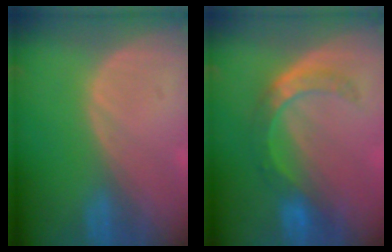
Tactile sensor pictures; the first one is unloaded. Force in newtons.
{"total": 5.6, "press": 5.5, "slide": 0.7}